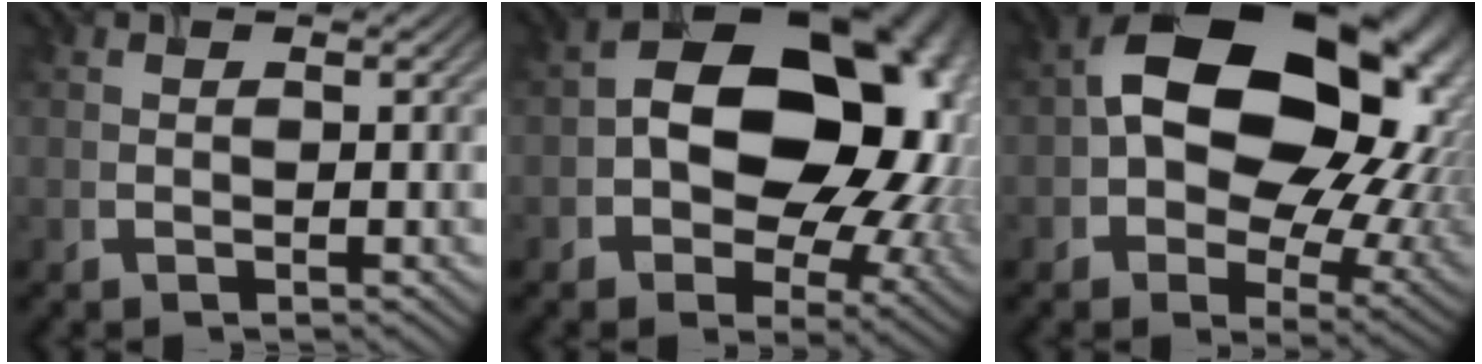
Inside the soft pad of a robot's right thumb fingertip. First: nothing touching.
{"total": 17.5, "force": [0.8, 12.1, 12.6], "torque": [-0.157, -0.015, 0.022]}
{"total": 19.5, "force": [3.8, 13.7, 13.4], "torque": [-0.200, -0.016, 0.087]}